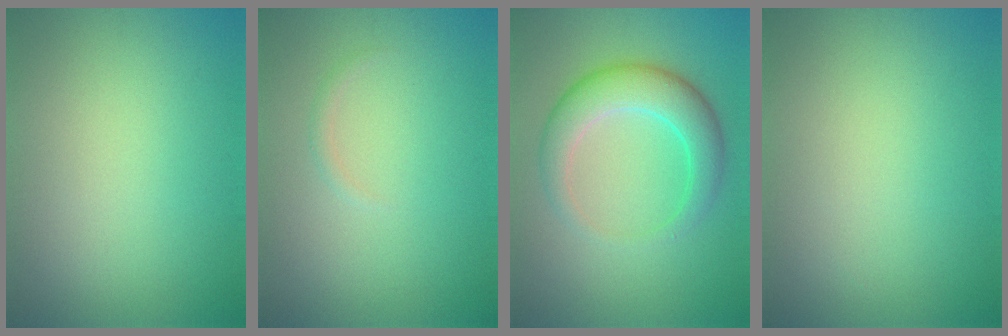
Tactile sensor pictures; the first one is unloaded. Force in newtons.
{"total": 0.6, "press": 0.6, "slide": 0.0}
{"total": 5.1, "press": 5.1, "slide": 0.2}
{"total": 0.0}